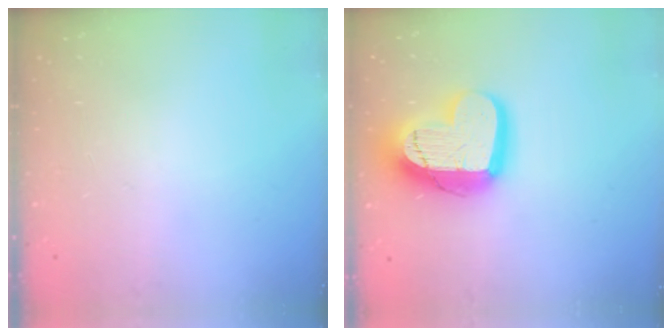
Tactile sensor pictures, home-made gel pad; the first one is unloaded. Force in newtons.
{"total": 19.5, "press": 19.4, "slide": 1.4}